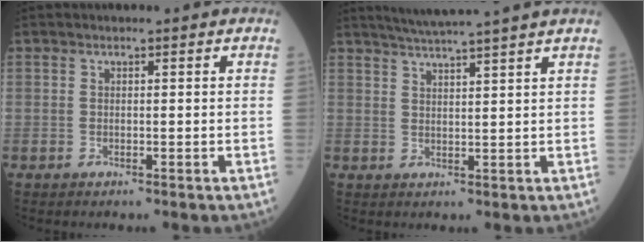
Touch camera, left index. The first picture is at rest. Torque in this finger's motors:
{"motor_torque": [0.82, -1.32, -0.03, 0.07]}